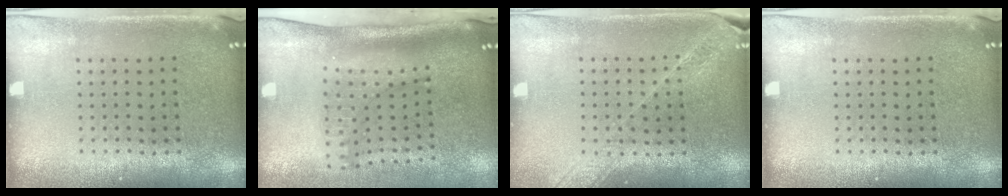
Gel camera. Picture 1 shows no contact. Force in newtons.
{"total": 1.8, "press": 1.4, "slide": 1.1}
{"total": 1.6, "press": 1.5, "slide": 0.6}
{"total": 0.0}